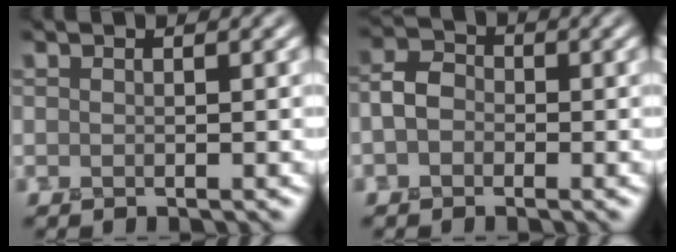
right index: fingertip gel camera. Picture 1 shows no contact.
{"total": 2.3, "force": [-0.5, 2.0, 1.2], "torque": [-0.021, 0.008, -0.018]}